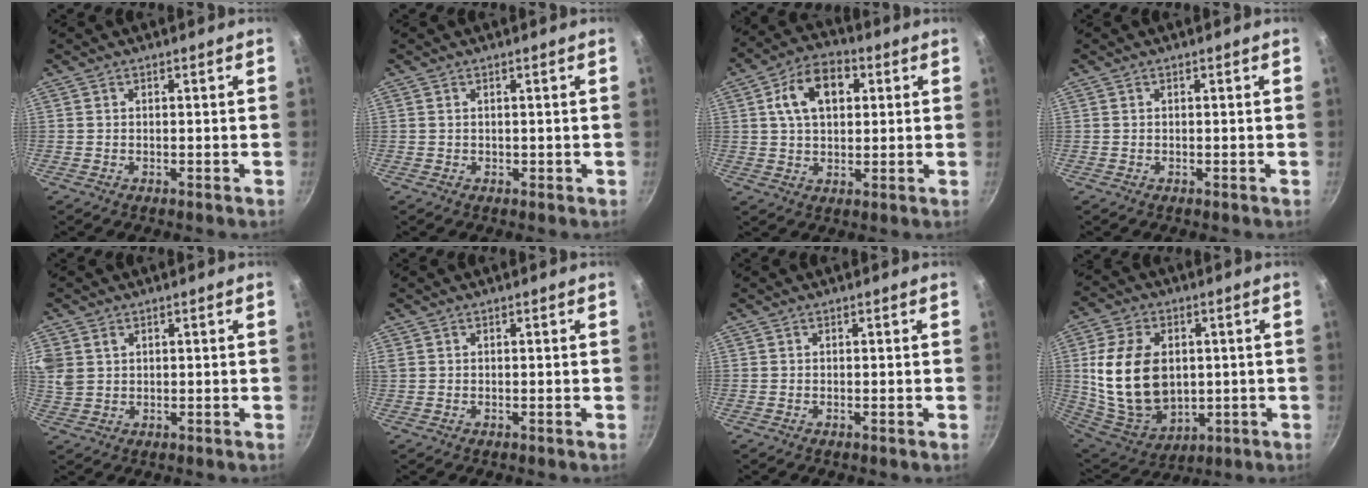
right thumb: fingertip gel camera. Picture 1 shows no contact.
{"total": 0.8, "force": [0.3, 0.7, 0.3], "torque": [0.000, 0.003, 0.005]}
{"total": 11.7, "force": [3.2, 7.6, 8.3], "torque": [-0.114, 0.014, 0.044]}
{"total": 0.0}
{"total": 8.8, "force": [3.1, 6.8, 4.6], "torque": [-0.110, 0.014, 0.071]}
{"total": 1.0, "force": [0.4, 0.8, 0.4], "torque": [-0.010, 0.004, 0.009]}
{"total": 0.0}
{"total": 19.2, "force": [1.4, 13.5, 13.6], "torque": [-0.237, -0.010, 0.046]}